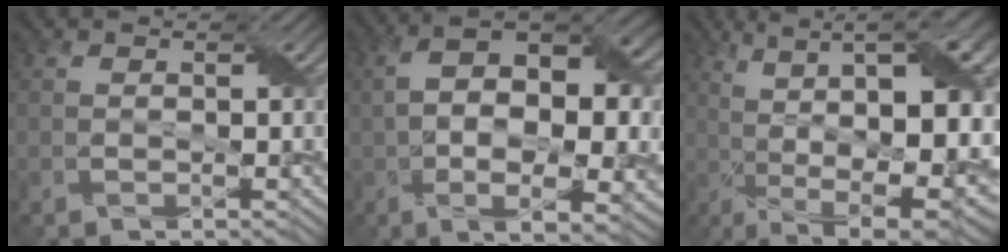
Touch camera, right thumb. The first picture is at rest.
{"total": 14.0, "force": [1.0, 6.5, 12.4], "torque": [-0.203, -0.002, 0.037]}
{"total": 17.3, "force": [0.6, 5.6, 16.4], "torque": [-0.234, 0.014, 0.023]}